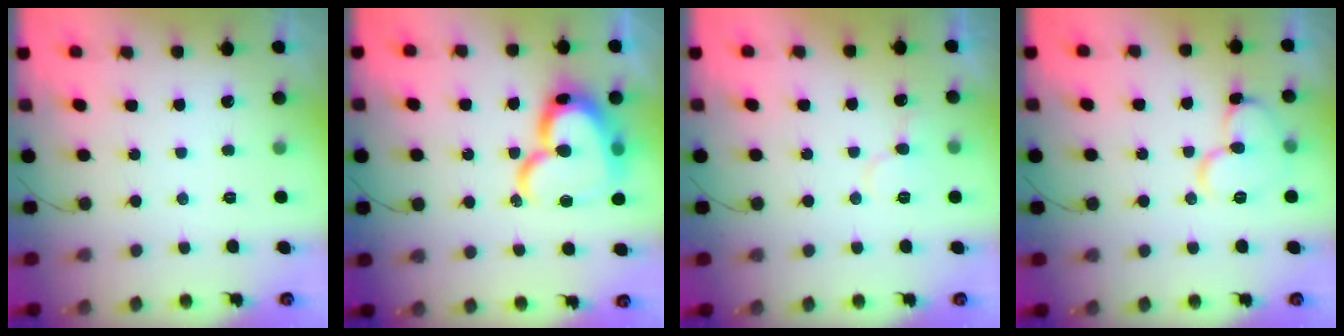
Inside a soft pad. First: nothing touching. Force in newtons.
{"total": 22.2, "press": 22.0, "slide": 2.6}
{"total": 7.9, "press": 7.9, "slide": 0.5}
{"total": 12.3, "press": 12.2, "slide": 1.3}